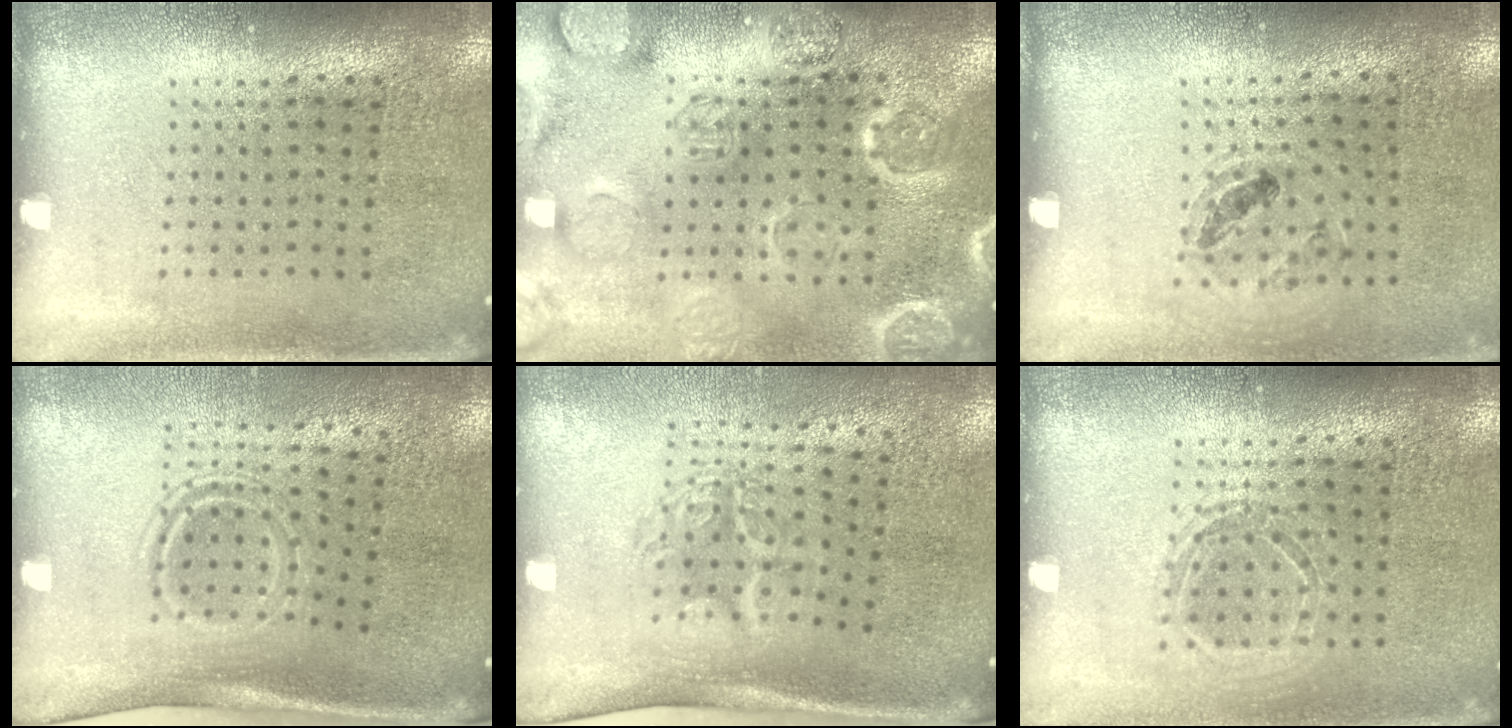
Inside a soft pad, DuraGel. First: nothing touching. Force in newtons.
{"total": 3.5, "press": 3.4, "slide": 0.8}
{"total": 0.9, "press": 0.9, "slide": 0.1}
{"total": 1.7, "press": 1.1, "slide": 1.3}
{"total": 1.8, "press": 1.2, "slide": 1.4}
{"total": 1.3, "press": 1.3, "slide": 0.5}